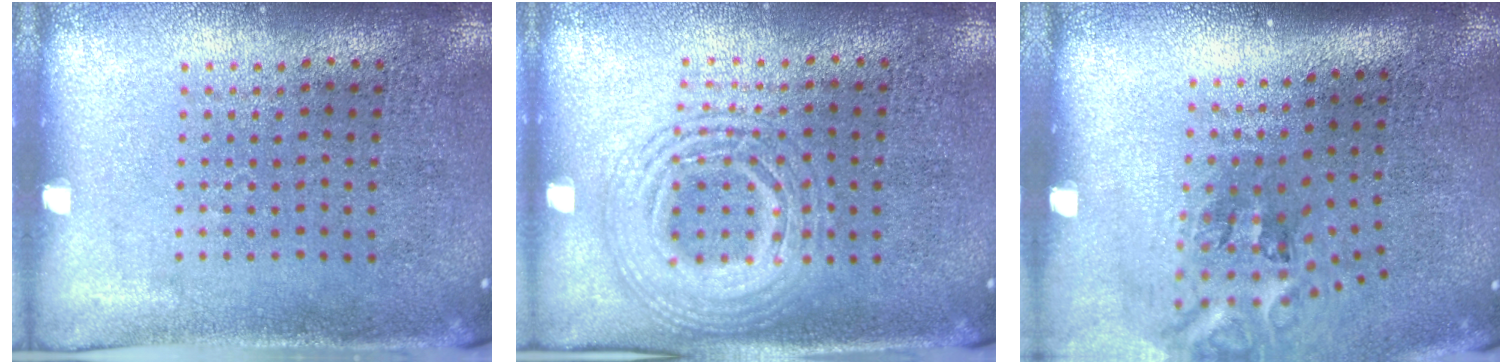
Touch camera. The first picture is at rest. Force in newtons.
{"total": 2.6, "press": 2.6, "slide": 0.3}
{"total": 2.2, "press": 1.3, "slide": 1.7}